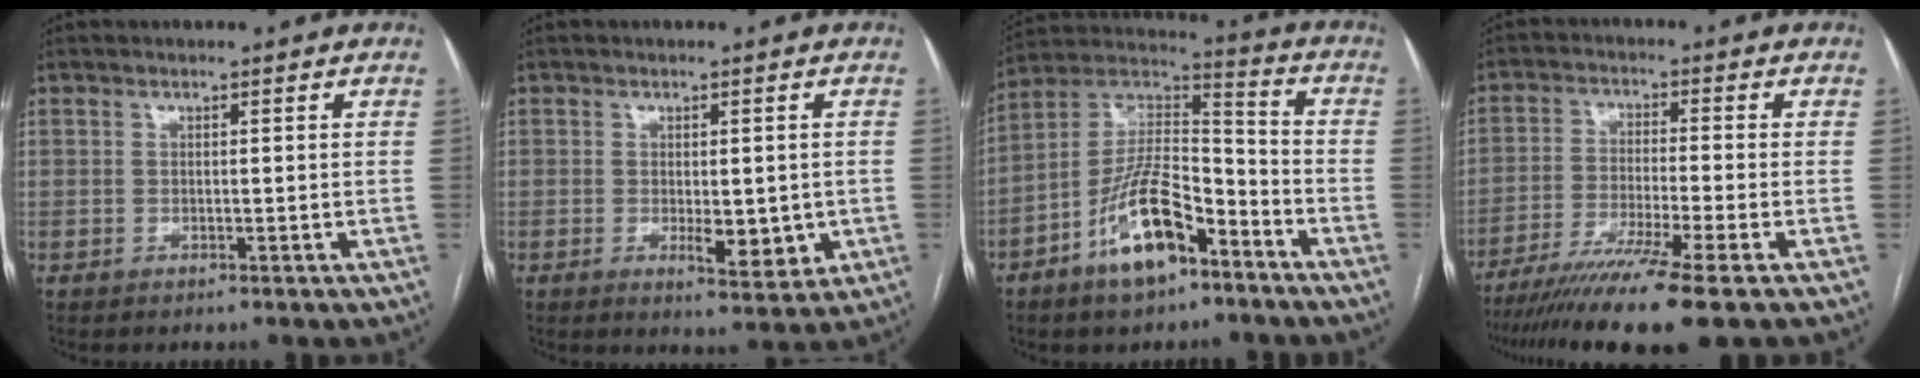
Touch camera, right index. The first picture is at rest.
{"total": 5.5, "force": [-0.9, 2.3, 4.9], "torque": [-0.064, -0.010, -0.004]}
{"total": 14.4, "force": [-8.0, 5.5, 10.7], "torque": [-0.206, 0.016, -0.141]}
{"total": 12.6, "force": [-9.3, -1.8, 8.3], "torque": [-0.136, -0.038, -0.149]}